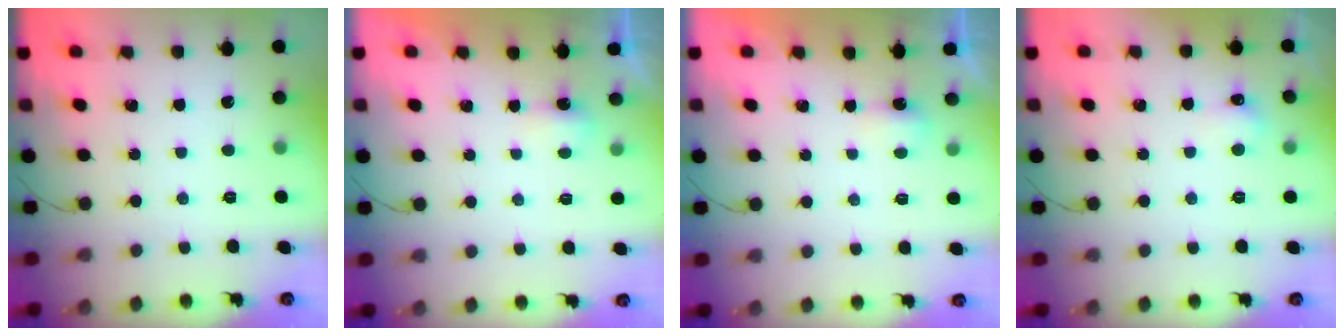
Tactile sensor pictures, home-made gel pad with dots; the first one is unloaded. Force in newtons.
{"total": 2.9, "press": 2.8, "slide": 0.6}
{"total": 2.9, "press": 2.8, "slide": 0.6}
{"total": 3.8, "press": 3.7, "slide": 1.1}